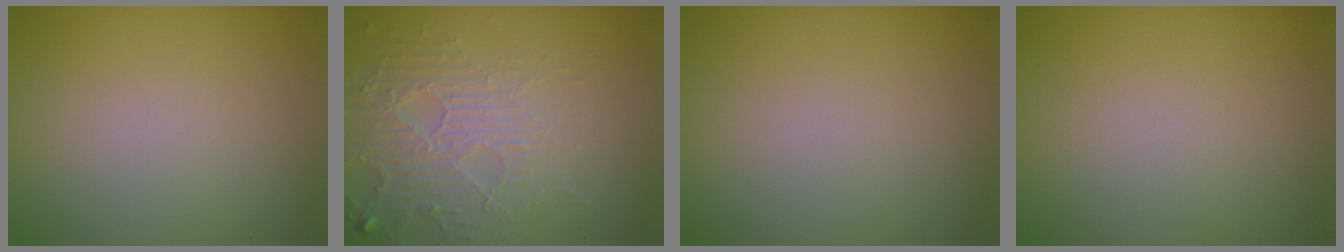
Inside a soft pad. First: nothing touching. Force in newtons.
{"total": 3.9, "press": 3.5, "slide": 1.6}
{"total": 0.0}
{"total": 0.0}